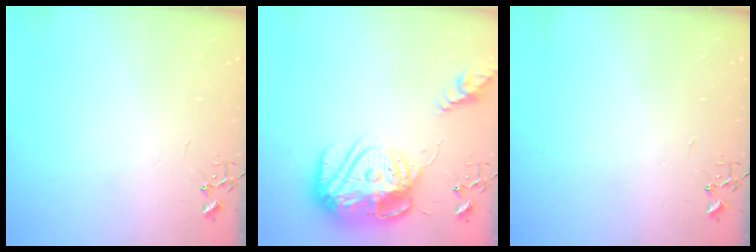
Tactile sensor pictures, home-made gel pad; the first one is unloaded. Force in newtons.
{"total": 24.2, "press": 24.1, "slide": 2.0}
{"total": 0.0}